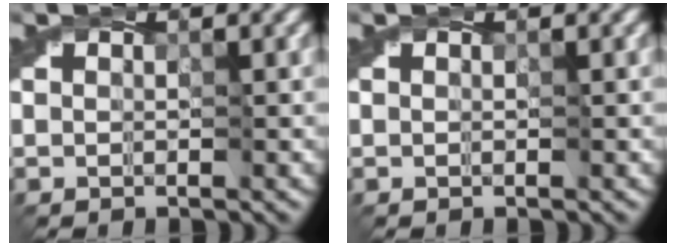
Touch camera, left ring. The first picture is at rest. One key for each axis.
{"total": 0.0}